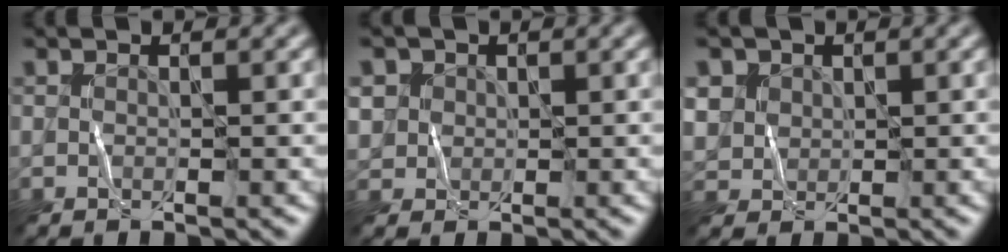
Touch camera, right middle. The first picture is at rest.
{"total": 2.4, "force": [0.9, 2.2, 0.2], "torque": [-0.020, 0.008, 0.012]}
{"total": 2.9, "force": [1.4, 2.5, 0.4], "torque": [-0.040, 0.005, 0.027]}